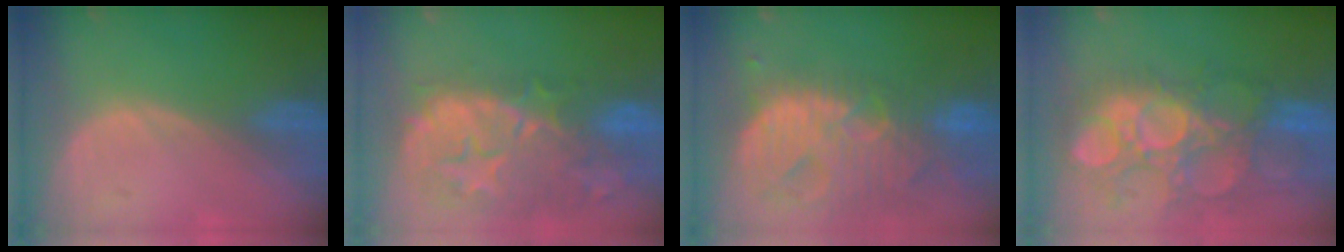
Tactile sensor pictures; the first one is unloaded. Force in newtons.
{"total": 13.7, "press": 11.8, "slide": 6.9}
{"total": 13.8, "press": 11.7, "slide": 7.4}
{"total": 12.0, "press": 11.4, "slide": 3.7}